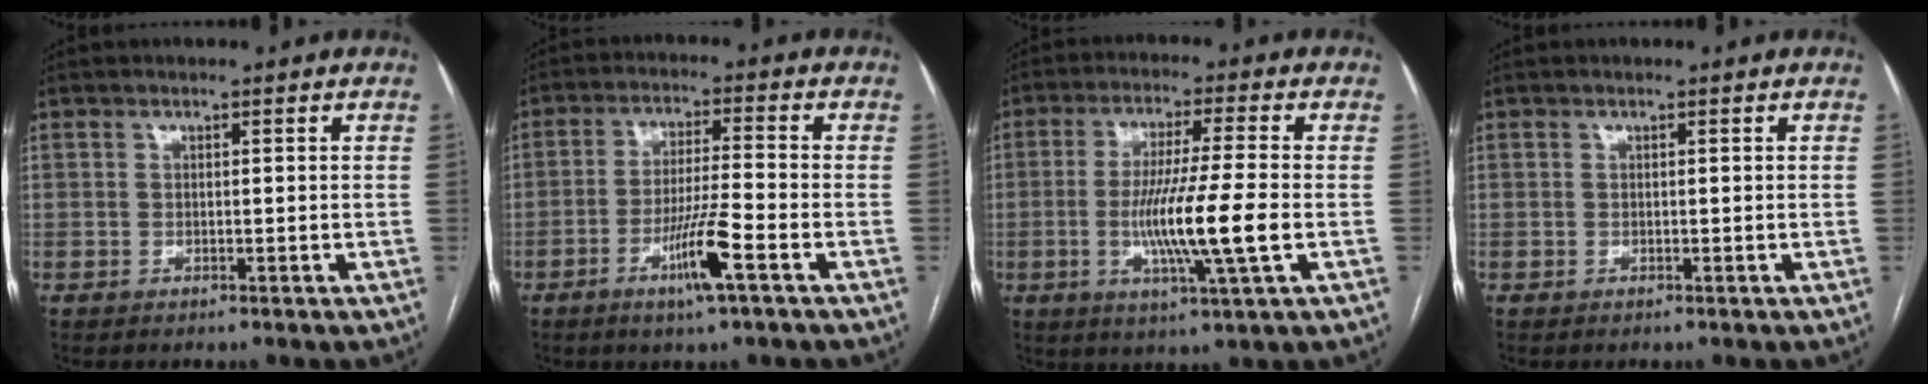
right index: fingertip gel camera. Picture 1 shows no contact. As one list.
[{"total": 8.2, "force": [-3.9, -0.4, 7.2], "torque": [-0.138, -0.009, -0.072]}, {"total": 11.5, "force": [-2.1, -0.6, 11.3], "torque": [-0.214, -0.016, -0.043]}, {"total": 0.0}]